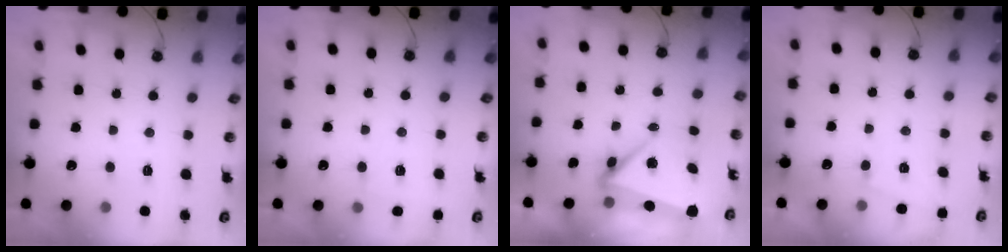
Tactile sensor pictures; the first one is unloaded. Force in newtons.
{"total": 3.3, "press": 3.3, "slide": 0.5}
{"total": 8.8, "press": 6.2, "slide": 6.3}
{"total": 1.6, "press": 1.0, "slide": 1.2}